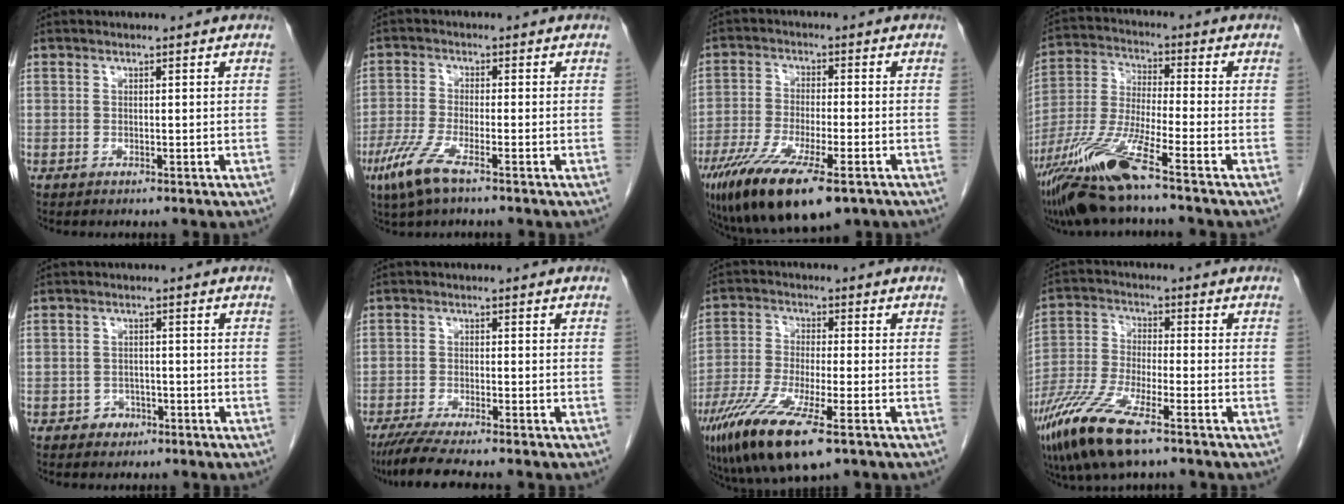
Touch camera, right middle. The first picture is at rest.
{"total": 6.1, "force": [-3.7, 0.8, 4.8], "torque": [-0.116, -0.017, -0.074]}
{"total": 15.8, "force": [-10.1, 3.7, 11.6], "torque": [-0.212, -0.043, -0.167]}
{"total": 13.0, "force": [-8.4, 0.1, 9.9], "torque": [-0.211, -0.030, -0.164]}
{"total": 2.0, "force": [-1.4, 1.4, 0.3], "torque": [-0.010, 0.006, -0.022]}
{"total": 6.8, "force": [-5.7, -0.8, 3.6], "torque": [-0.060, -0.024, -0.097]}
{"total": 13.0, "force": [-7.4, 2.1, 10.5], "torque": [-0.209, -0.031, -0.129]}
{"total": 12.3, "force": [-7.8, 2.3, 9.2], "torque": [-0.205, -0.030, -0.147]}